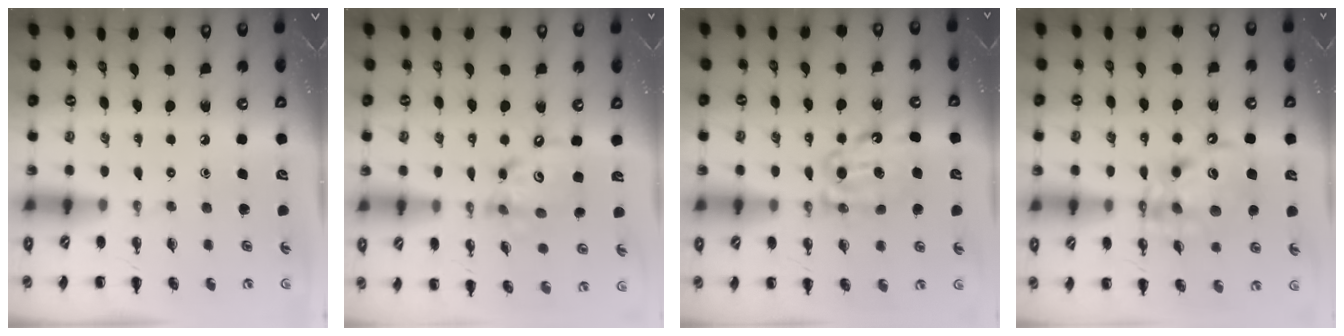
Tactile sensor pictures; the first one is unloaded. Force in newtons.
{"total": 11.3, "press": 10.9, "slide": 2.7}
{"total": 10.0, "press": 10.0, "slide": 0.8}
{"total": 12.8, "press": 12.3, "slide": 3.6}